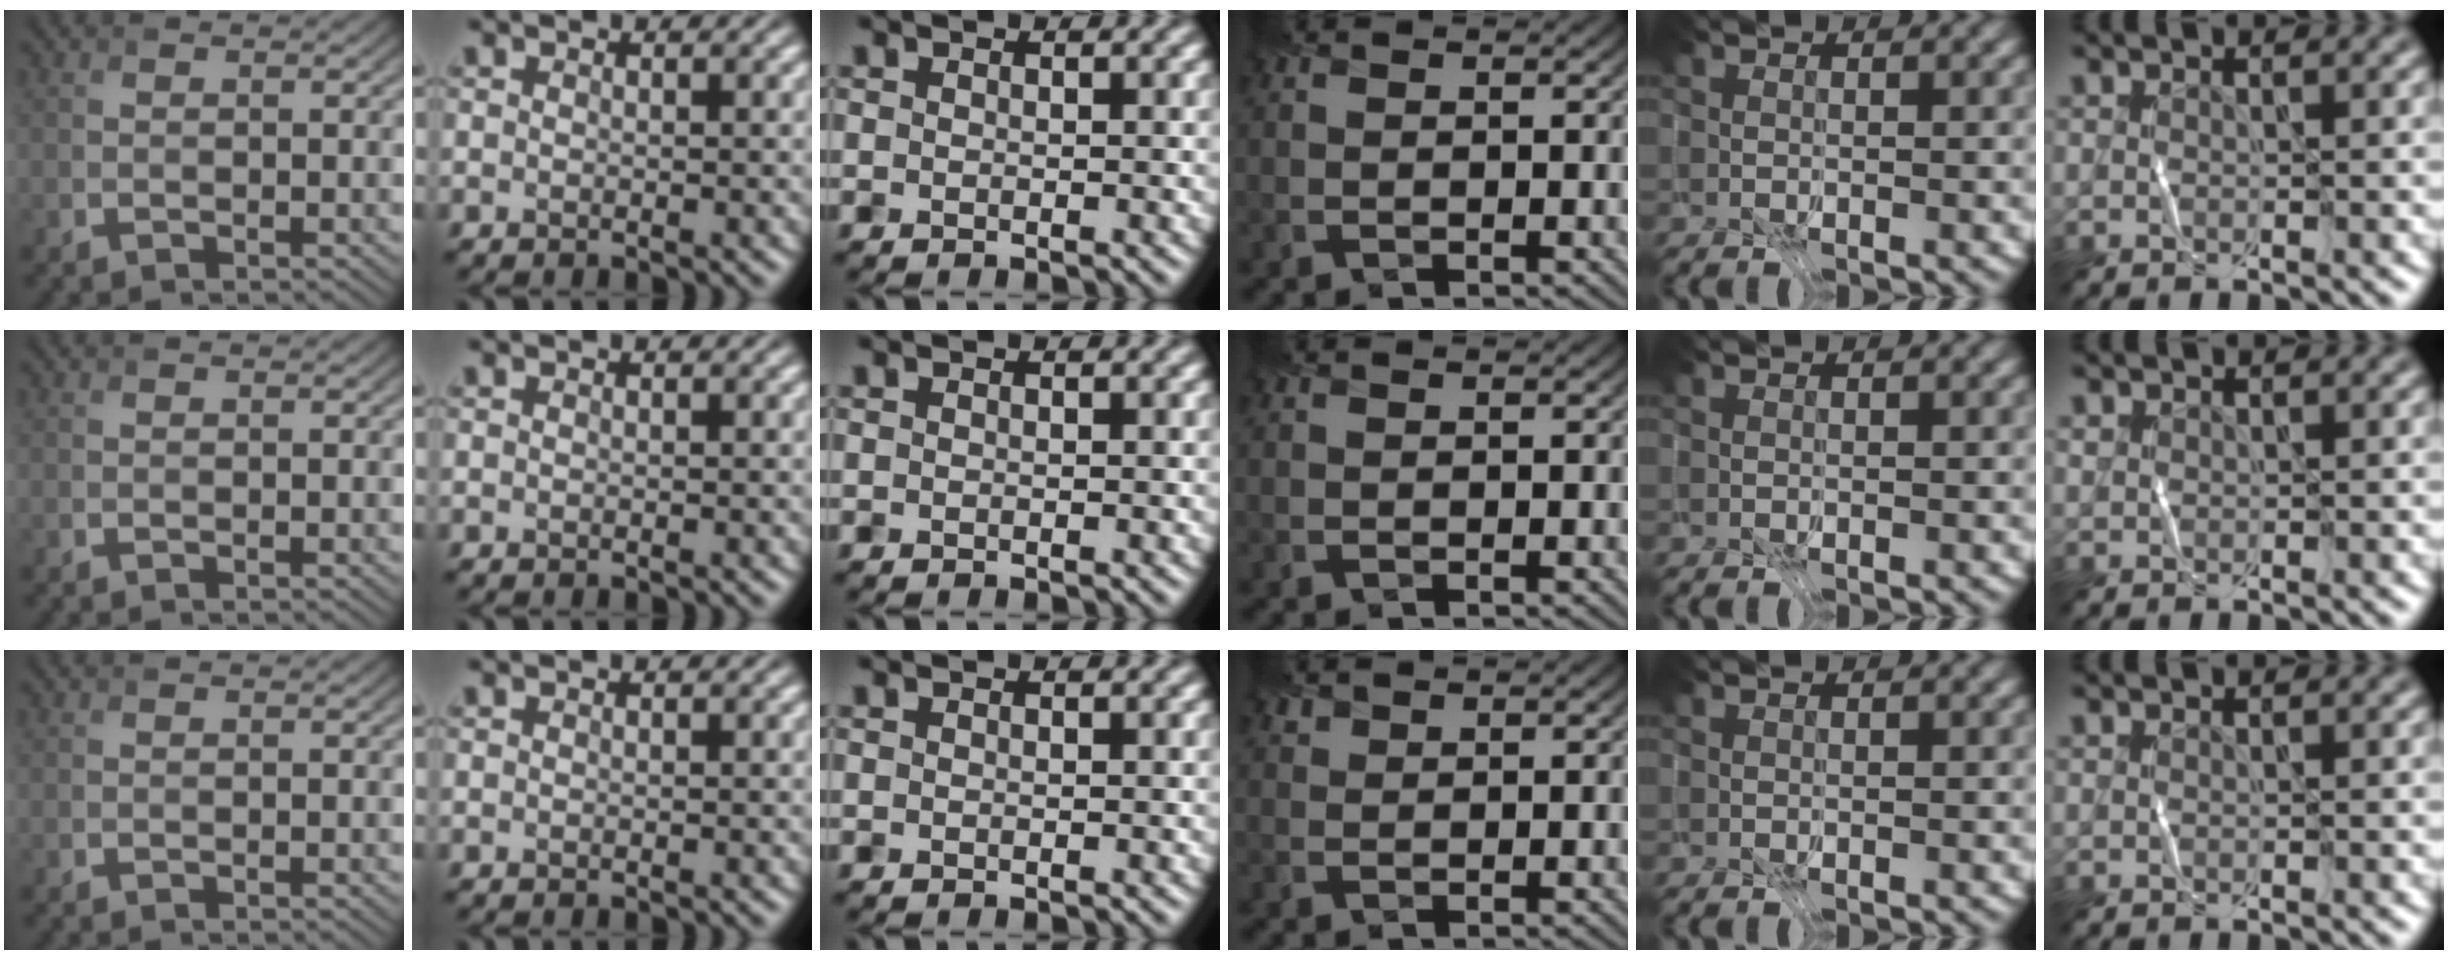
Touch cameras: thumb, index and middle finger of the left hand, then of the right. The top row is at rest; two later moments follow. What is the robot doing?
{"motion": "fold", "object": "coffee filter"}